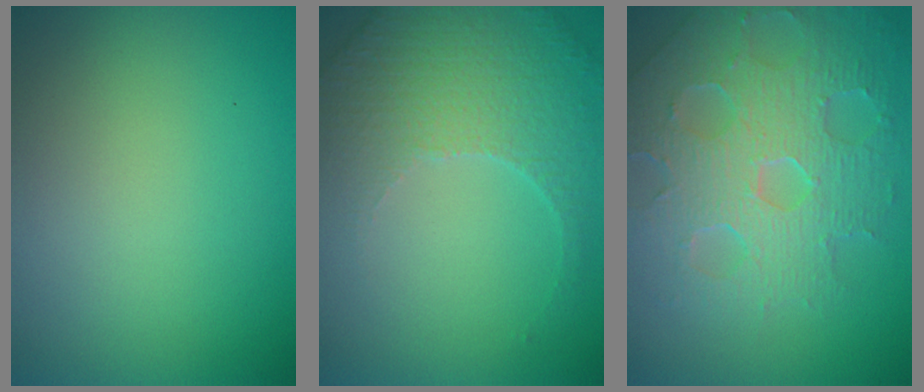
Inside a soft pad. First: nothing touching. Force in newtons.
{"total": 5.3, "press": 3.6, "slide": 3.9}
{"total": 8.2, "press": 5.6, "slide": 6.0}